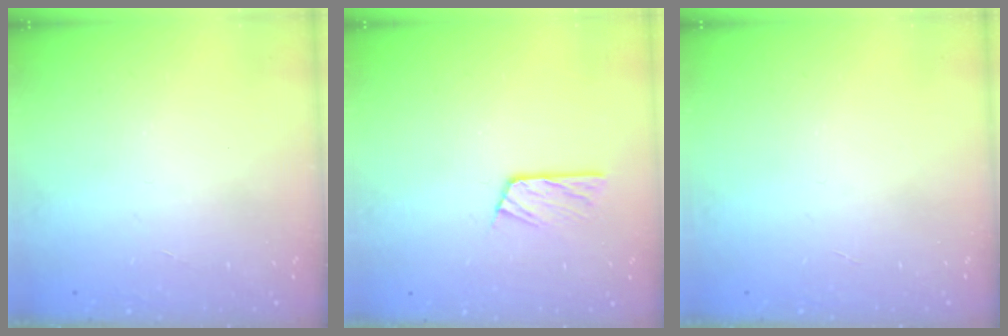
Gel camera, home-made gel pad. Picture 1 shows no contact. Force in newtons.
{"total": 6.1, "press": 6.1, "slide": 0.7}
{"total": 0.0}